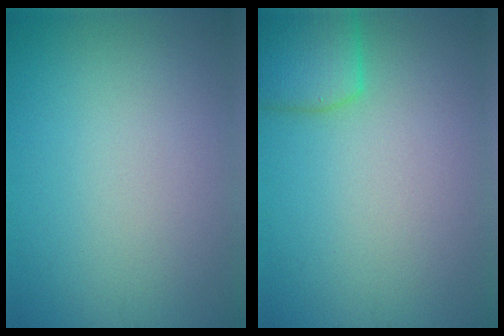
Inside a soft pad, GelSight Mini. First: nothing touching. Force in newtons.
{"total": 3.9, "press": 3.8, "slide": 0.3}